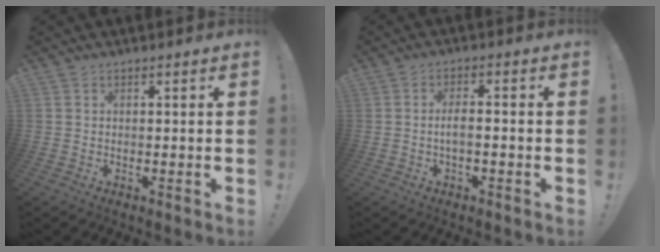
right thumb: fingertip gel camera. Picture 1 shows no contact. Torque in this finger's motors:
{"motor_torque": [-0.11, -0.04, 0.12, 0.23, 0.16]}